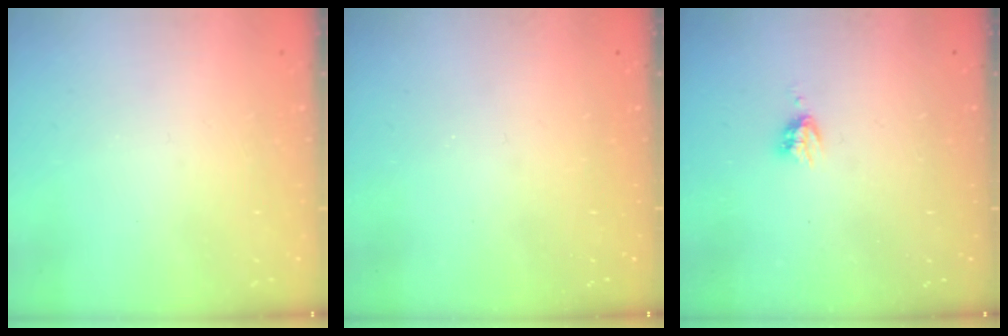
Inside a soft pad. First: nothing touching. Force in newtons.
{"total": 0.0}
{"total": 3.1, "press": 3.1, "slide": 0.4}